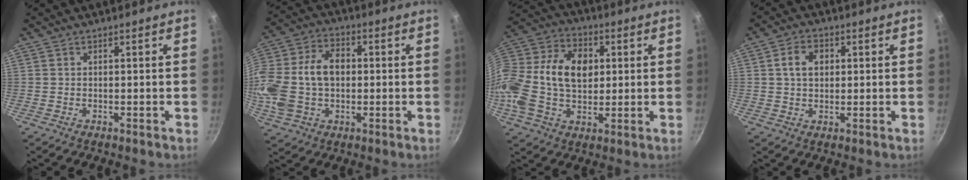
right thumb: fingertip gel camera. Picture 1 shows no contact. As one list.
[{"total": 20.1, "force": [0.3, 14.2, 14.3], "torque": [-0.299, 0.036, 0.004]}, {"total": 21.7, "force": [2.0, 14.7, 15.8], "torque": [-0.302, 0.031, 0.023]}, {"total": 5.6, "force": [1.2, 4.1, 3.7], "torque": [-0.046, 0.007, 0.017]}]